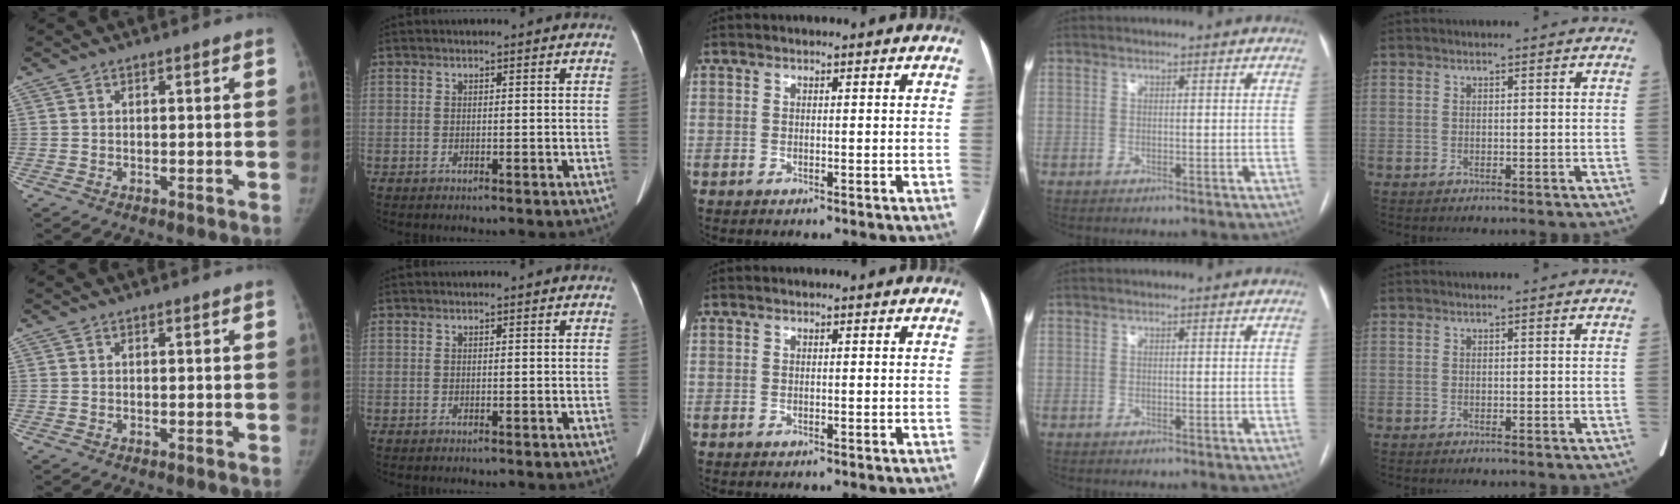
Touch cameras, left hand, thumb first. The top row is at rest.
{}